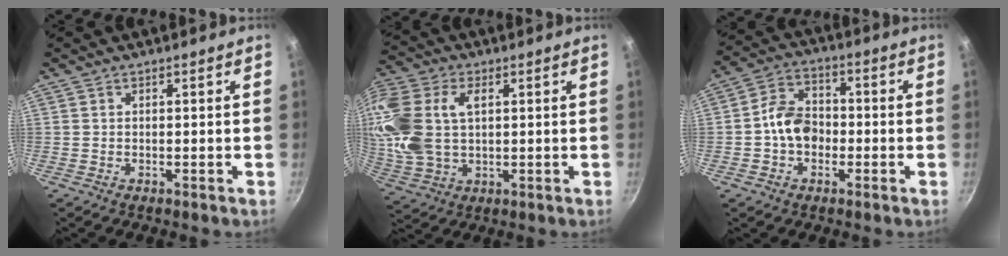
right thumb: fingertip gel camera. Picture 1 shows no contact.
{"total": 19.9, "force": [3.6, 12.7, 14.9], "torque": [-0.371, 0.014, 0.071]}
{"total": 8.6, "force": [-1.4, 6.4, 5.5], "torque": [-0.081, 0.027, -0.038]}